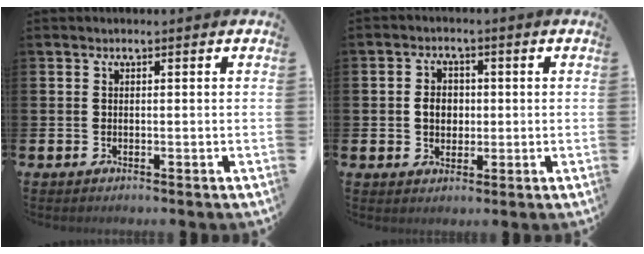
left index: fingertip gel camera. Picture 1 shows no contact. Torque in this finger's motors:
{"motor_torque": [0.46, 0.37, 0.13, 0.08]}